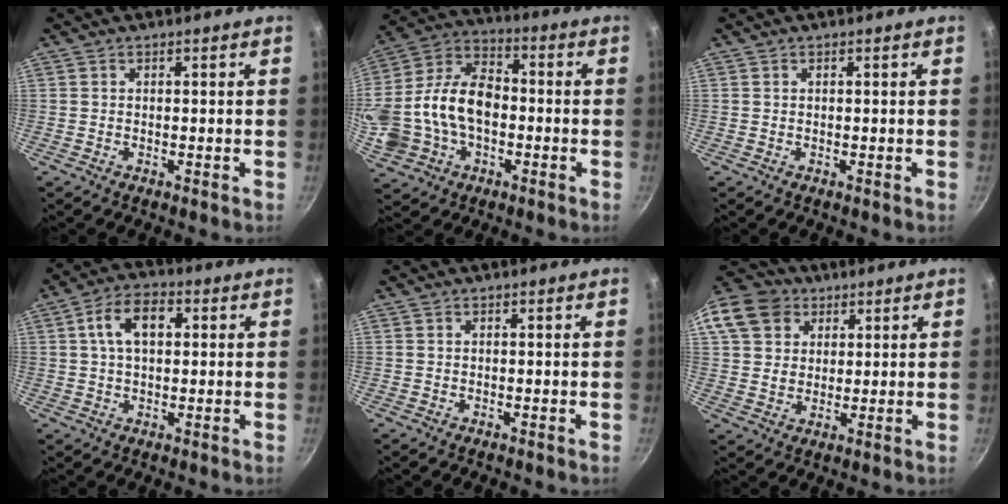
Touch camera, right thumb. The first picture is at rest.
{"total": 20.6, "force": [-2.4, 14.3, 14.6], "torque": [-0.285, 0.048, -0.045]}
{"total": 0.0}
{"total": 8.9, "force": [2.0, 5.3, 6.8], "torque": [-0.099, 0.015, 0.025]}
{"total": 0.0}
{"total": 14.3, "force": [6.1, 11.4, 6.2], "torque": [-0.114, 0.014, 0.106]}